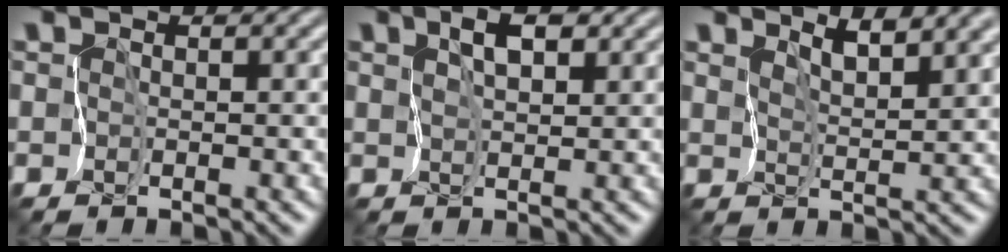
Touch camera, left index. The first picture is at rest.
{"total": 3.1, "force": [1.8, 1.2, 2.3], "torque": [-0.041, 0.005, 0.031]}
{"total": 4.0, "force": [3.4, 0.6, 2.1], "torque": [-0.030, 0.004, 0.056]}